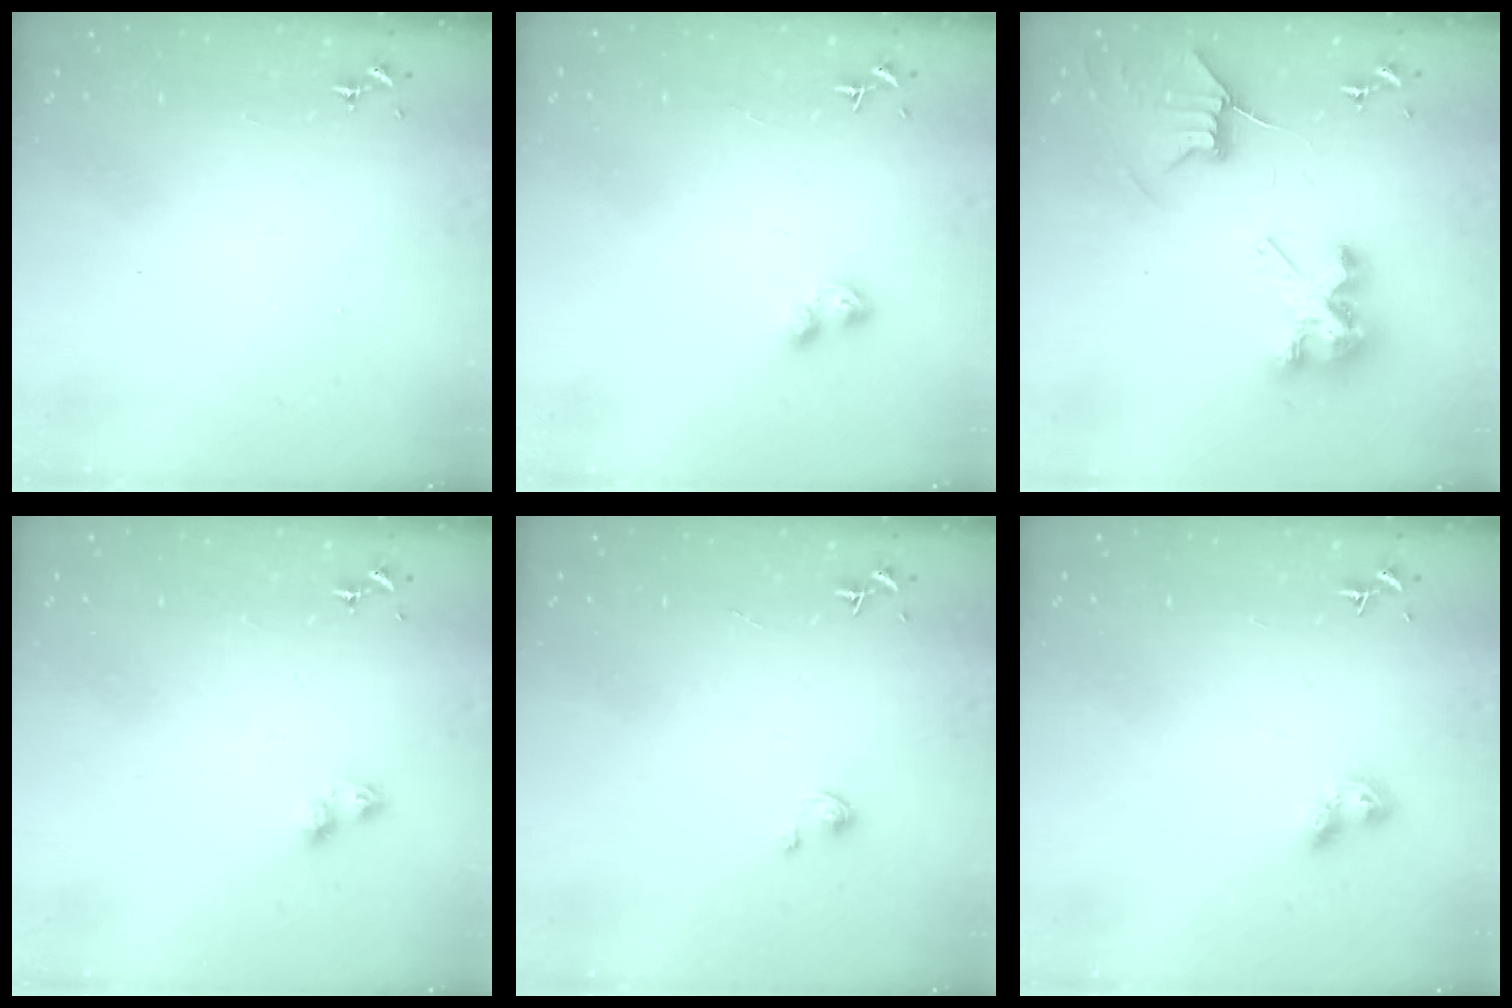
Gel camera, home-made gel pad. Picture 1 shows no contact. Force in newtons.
{"total": 5.4, "press": 5.2, "slide": 1.3}
{"total": 9.7, "press": 9.7, "slide": 0.5}
{"total": 5.1, "press": 5.1, "slide": 0.2}
{"total": 2.4, "press": 2.4, "slide": 0.3}
{"total": 5.9, "press": 5.8, "slide": 0.7}